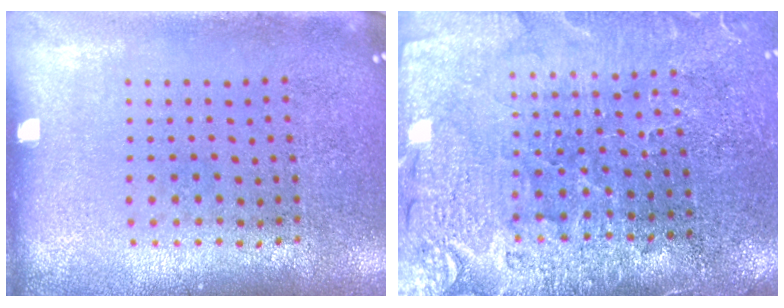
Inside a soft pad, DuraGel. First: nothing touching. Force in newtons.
{"total": 3.7, "press": 3.4, "slide": 1.3}